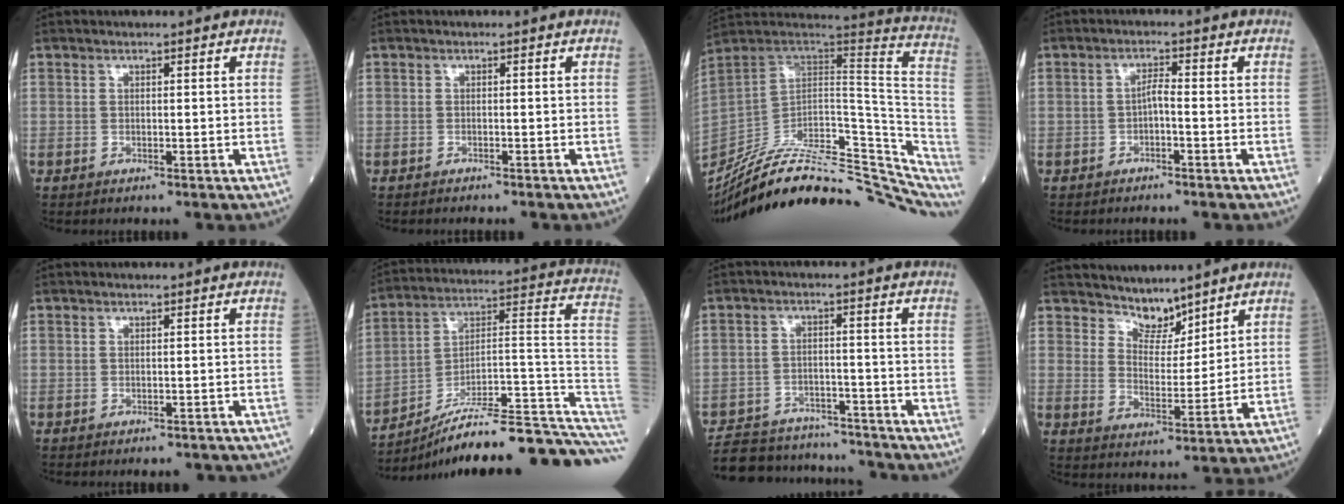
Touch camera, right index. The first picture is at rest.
{"total": 2.0, "force": [-1.9, 0.2, 0.8], "torque": [-0.012, -0.001, -0.023]}
{"total": 32.2, "force": [-25.9, 9.2, 16.9], "torque": [-0.215, -0.001, -0.367]}
{"total": 1.8, "force": [-0.8, 0.2, 1.7], "torque": [-0.027, 0.003, -0.016]}
{"total": 4.6, "force": [-4.1, 1.6, 1.2], "torque": [-0.005, -0.003, -0.046]}
{"total": 25.7, "force": [-21.8, 0.4, 13.7], "torque": [-0.105, 0.040, -0.322]}
{"total": 15.8, "force": [-14.7, 4.3, 3.7], "torque": [-0.069, 0.015, -0.213]}
{"total": 5.0, "force": [4.6, 1.7, 0.8], "torque": [-0.015, -0.002, 0.092]}